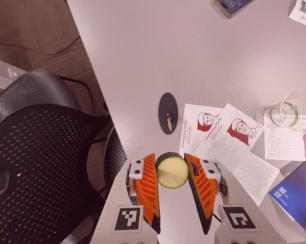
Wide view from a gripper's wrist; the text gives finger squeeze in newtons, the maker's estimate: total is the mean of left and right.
{"total": 10.2, "left": 10.5, "right": 10.0}